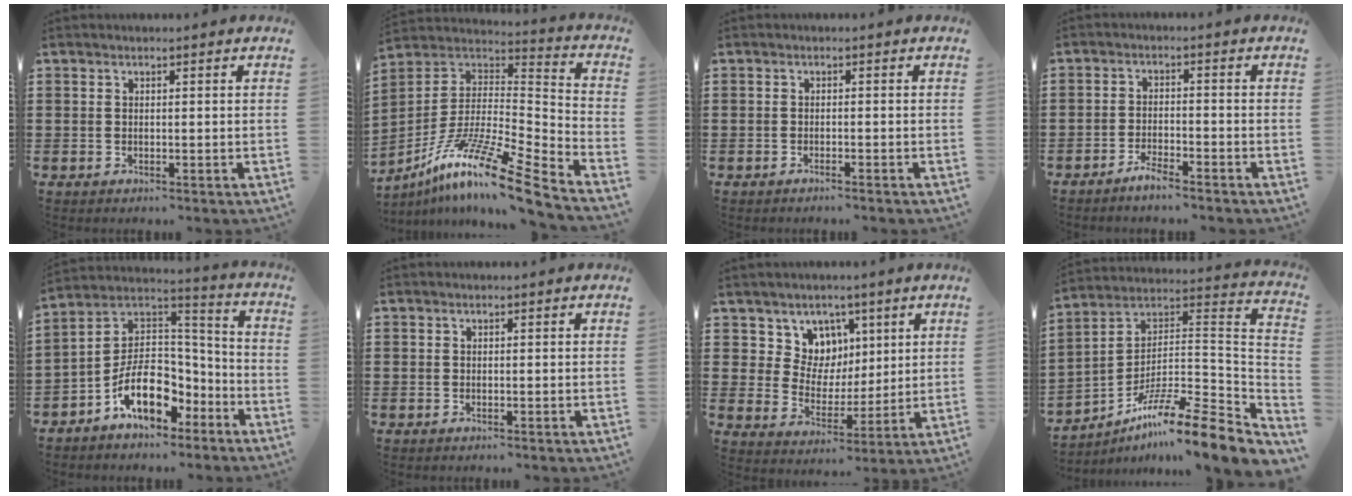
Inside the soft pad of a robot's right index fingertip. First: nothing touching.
{"total": 14.5, "force": [-10.0, 1.4, 10.4], "torque": [-0.193, 0.017, -0.189]}
{"total": 0.9, "force": [-0.8, -0.2, 0.3], "torque": [-0.006, 0.000, -0.016]}
{"total": 2.7, "force": [-2.5, 0.1, 0.8], "torque": [-0.016, 0.005, -0.049]}
{"total": 11.0, "force": [-5.1, 6.7, 7.1], "torque": [-0.145, 0.004, -0.095]}
{"total": 0.0}
{"total": 7.1, "force": [3.8, 6.0, 0.4], "torque": [-0.045, -0.020, 0.070]}
{"total": 11.2, "force": [-8.6, 0.0, 7.1], "torque": [-0.114, -0.001, -0.171]}